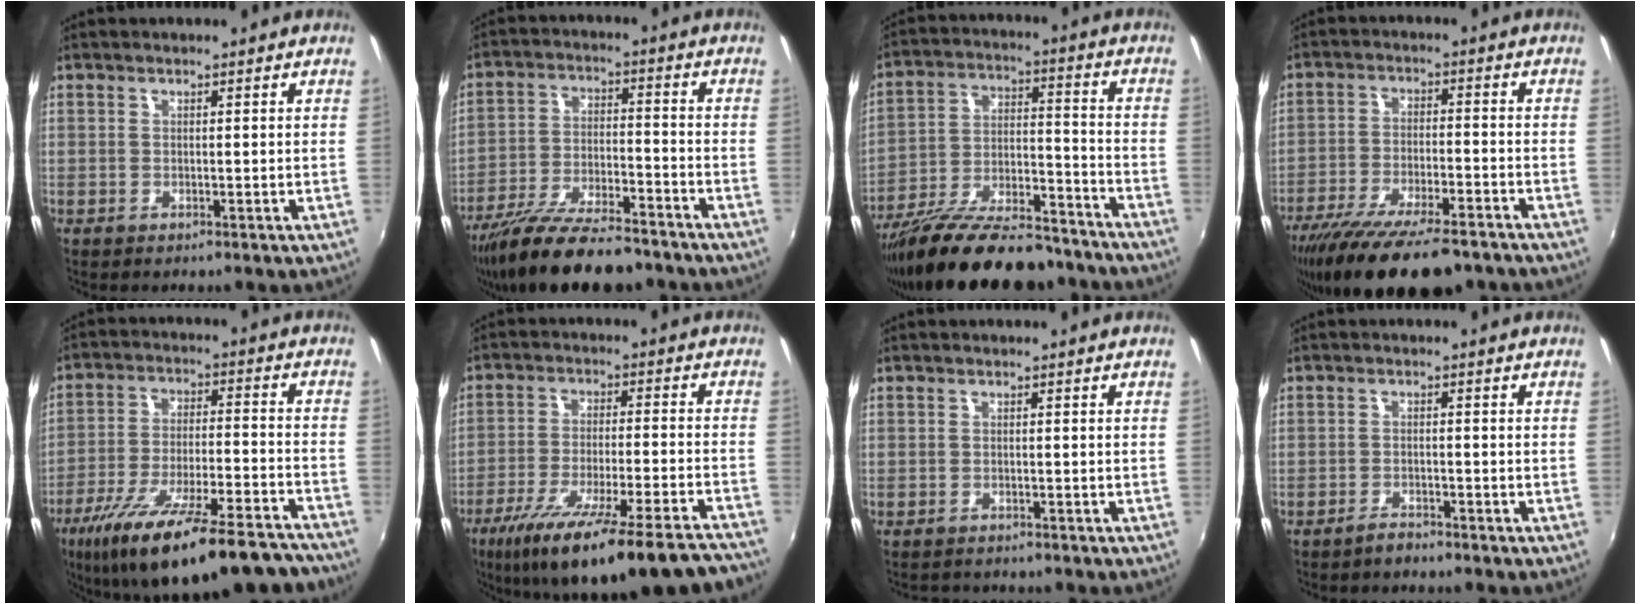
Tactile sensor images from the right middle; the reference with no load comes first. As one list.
[{"total": 16.3, "force": [-13.3, 4.0, 8.5], "torque": [-0.171, -0.028, -0.223]}, {"total": 23.0, "force": [-18.5, 6.8, 12.0], "torque": [-0.215, -0.019, -0.279]}, {"total": 18.5, "force": [-14.4, 4.7, 10.5], "torque": [-0.205, -0.045, -0.227]}, {"total": 26.3, "force": [-20.7, 6.4, 14.9], "torque": [-0.256, -0.043, -0.301]}, {"total": 25.3, "force": [-20.7, 3.1, 14.1], "torque": [-0.236, -0.064, -0.302]}, {"total": 1.8, "force": [-1.7, 0.5, 0.2], "torque": [-0.011, -0.006, -0.027]}, {"total": 2.0, "force": [-1.9, 0.5, 0.5], "torque": [-0.015, 0.001, -0.033]}]